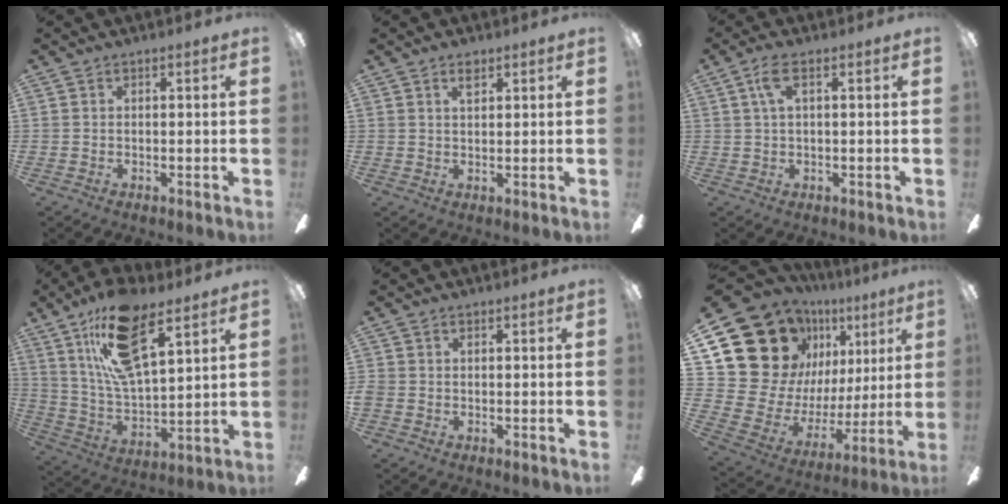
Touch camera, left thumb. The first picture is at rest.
{"total": 2.8, "force": [1.8, 1.3, 1.7], "torque": [-0.022, -0.004, 0.028]}
{"total": 5.1, "force": [1.8, 1.9, 4.3], "torque": [-0.090, 0.009, 0.030]}
{"total": 19.9, "force": [11.4, 7.9, 14.2], "torque": [-0.271, -0.038, 0.193]}
{"total": 1.0, "force": [-0.3, 0.9, 0.3], "torque": [-0.005, 0.006, -0.007]}
{"total": 23.2, "force": [12.3, 16.9, 10.0], "torque": [-0.197, -0.085, 0.261]}